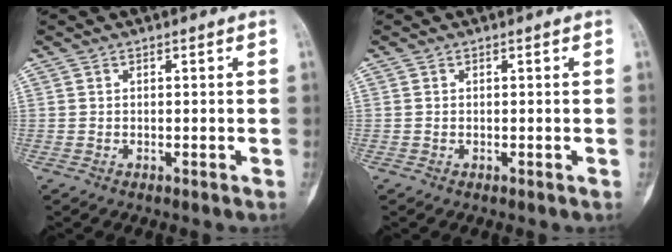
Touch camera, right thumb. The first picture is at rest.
{"total": 0.0}